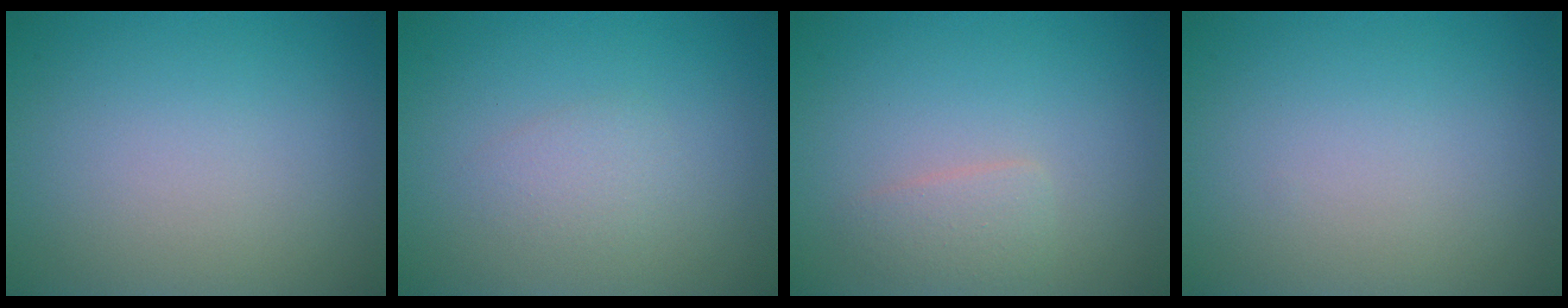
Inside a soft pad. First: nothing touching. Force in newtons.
{"total": 1.4, "press": 1.4, "slide": 0.0}
{"total": 1.6, "press": 1.6, "slide": 0.0}
{"total": 0.0}